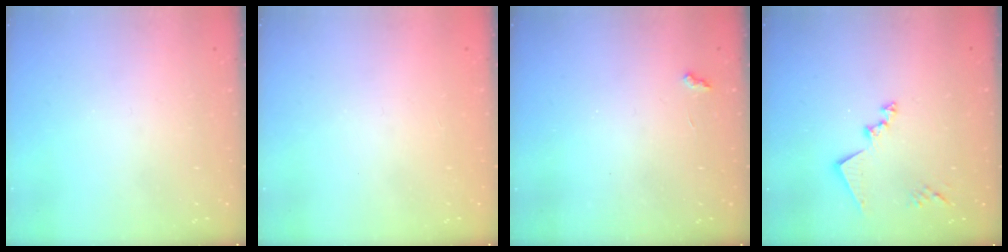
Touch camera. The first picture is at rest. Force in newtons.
{"total": 1.1, "press": 1.1, "slide": 0.1}
{"total": 2.3, "press": 2.3, "slide": 0.5}
{"total": 13.5, "press": 13.5, "slide": 0.7}